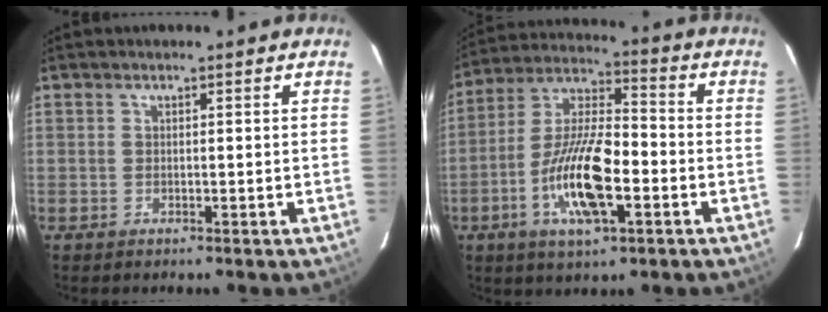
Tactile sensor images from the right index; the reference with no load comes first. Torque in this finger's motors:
{"motor_torque": [1.35, -0.79, 0.79, 0.21]}